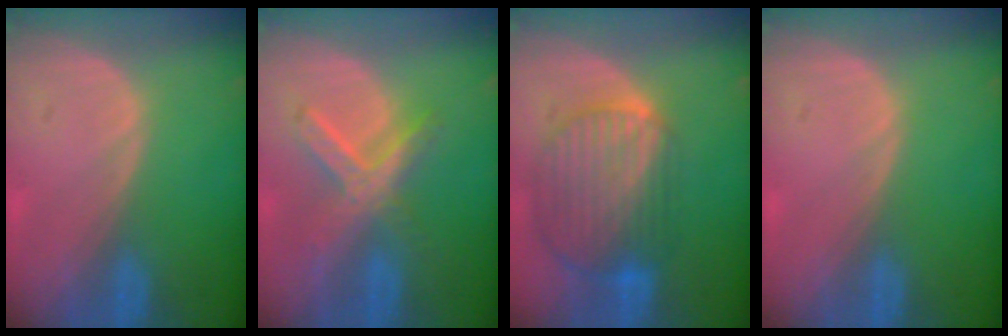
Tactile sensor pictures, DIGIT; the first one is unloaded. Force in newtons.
{"total": 6.9, "press": 6.2, "slide": 3.1}
{"total": 10.4, "press": 8.8, "slide": 5.5}
{"total": 0.0}